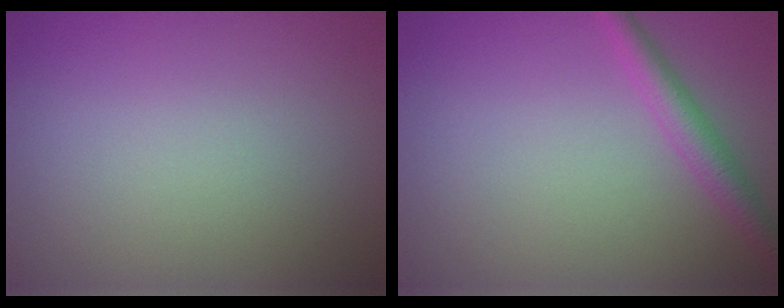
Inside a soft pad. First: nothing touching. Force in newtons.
{"total": 2.7, "press": 2.7, "slide": 0.1}